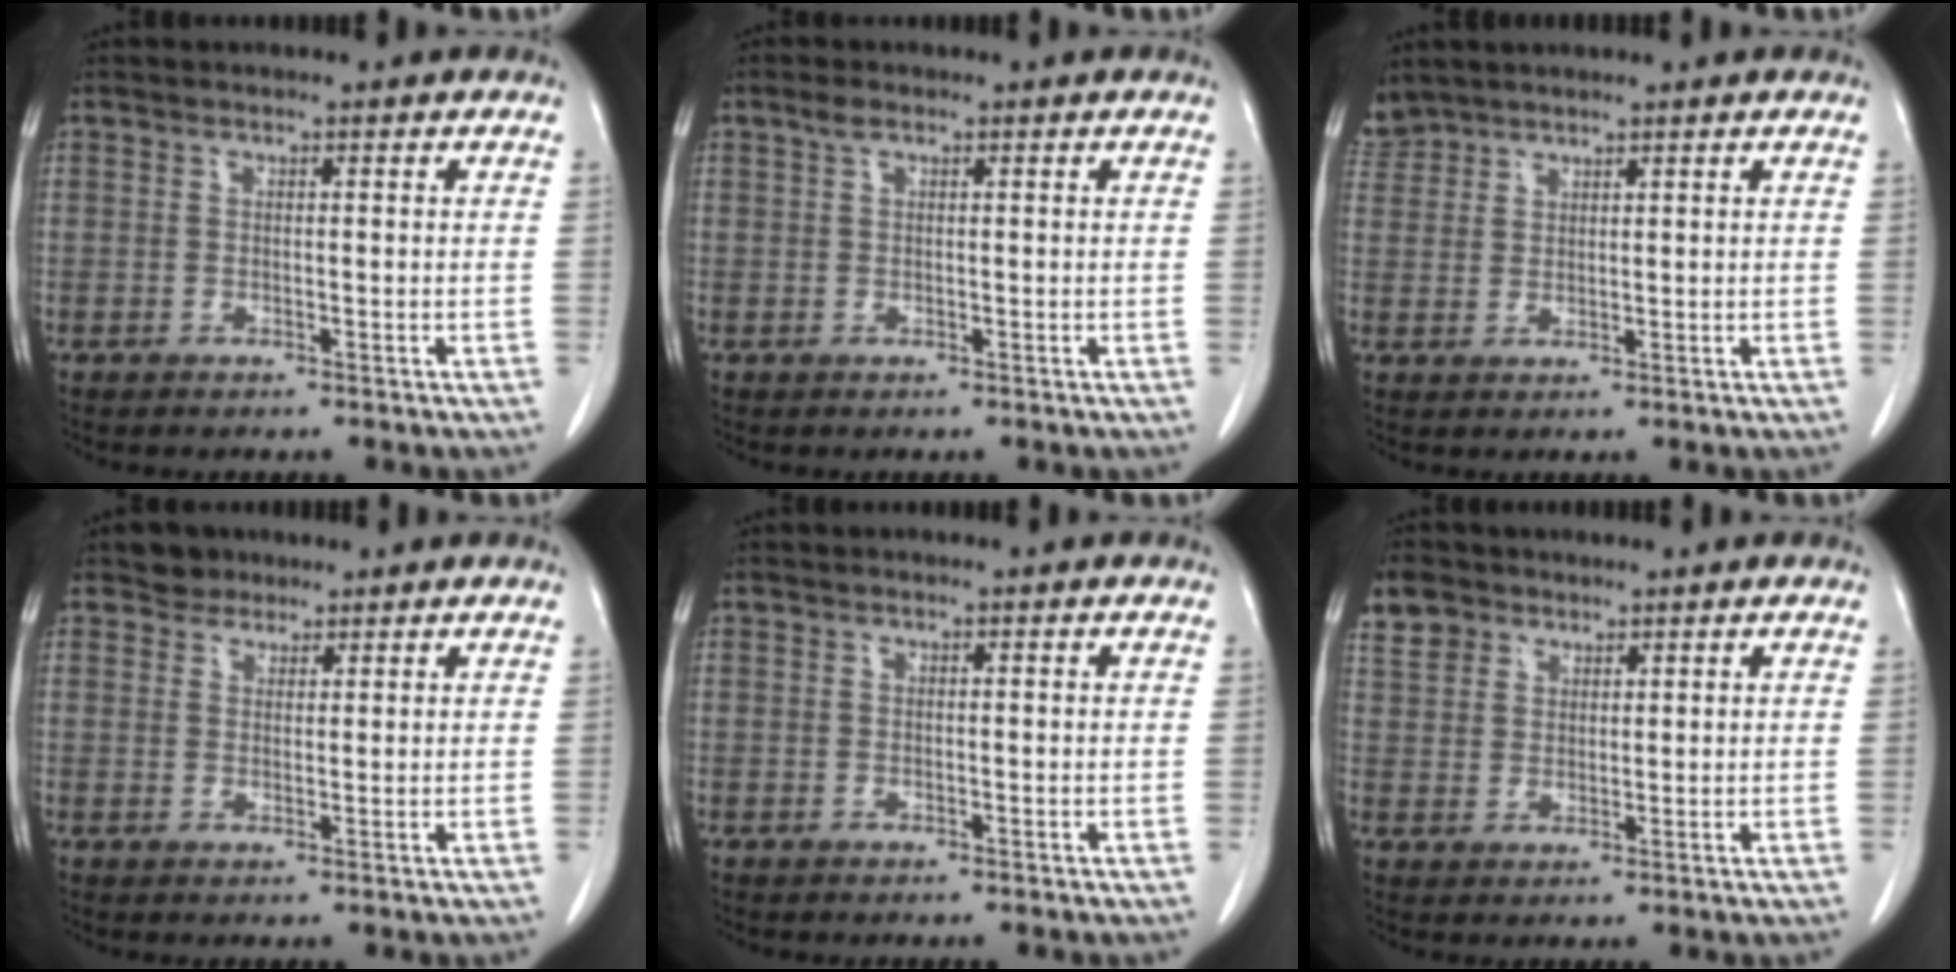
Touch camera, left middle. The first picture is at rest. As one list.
[{"total": 1.3, "force": [0.8, 0.5, 0.8], "torque": [-0.018, 0.012, 0.015]}, {"total": 3.4, "force": [3.2, 1.1, -0.2], "torque": [0.000, 0.011, 0.068]}, {"total": 2.4, "force": [1.9, 1.5, 0.0], "torque": [-0.001, 0.007, 0.030]}, {"total": 0.0}, {"total": 4.9, "force": [3.4, 3.4, 1.0], "torque": [-0.024, 0.012, 0.069]}]